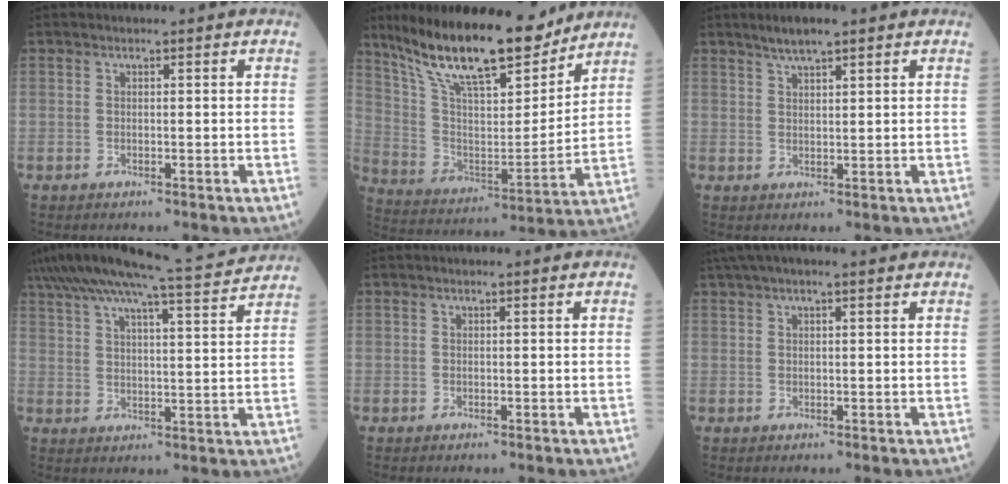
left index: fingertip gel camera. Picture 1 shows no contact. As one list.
[{"total": 20.1, "force": [16.0, 4.5, 11.2], "torque": [-0.195, 0.000, 0.284]}, {"total": 3.9, "force": [2.9, 0.5, 2.5], "torque": [-0.051, 0.012, 0.054]}, {"total": 17.0, "force": [15.4, -0.6, 7.3], "torque": [-0.139, 0.001, 0.219]}, {"total": 0.0}, {"total": 6.8, "force": [5.4, 0.4, 4.2], "torque": [-0.072, 0.045, 0.083]}]